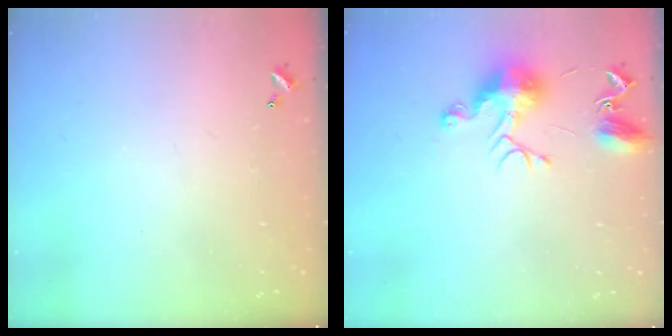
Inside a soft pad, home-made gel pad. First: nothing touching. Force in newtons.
{"total": 9.5, "press": 9.5, "slide": 0.2}